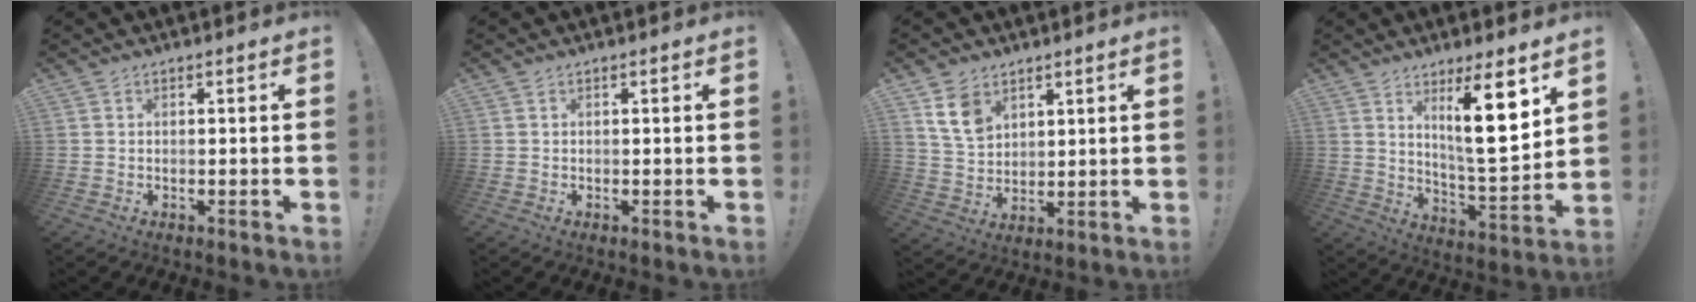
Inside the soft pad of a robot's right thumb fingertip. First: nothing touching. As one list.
[{"total": 0.0}, {"total": 10.3, "force": [5.7, 7.2, 4.6], "torque": [-0.073, -0.025, 0.114]}, {"total": 15.1, "force": [7.4, 2.7, 12.9], "torque": [-0.196, -0.045, 0.109]}]